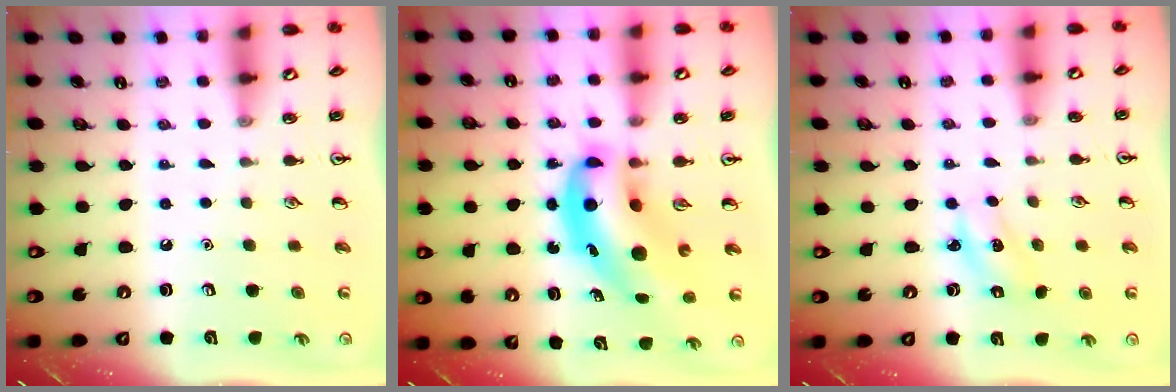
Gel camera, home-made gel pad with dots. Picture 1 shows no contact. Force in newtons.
{"total": 11.3, "press": 10.8, "slide": 3.3}
{"total": 2.2, "press": 2.1, "slide": 0.5}